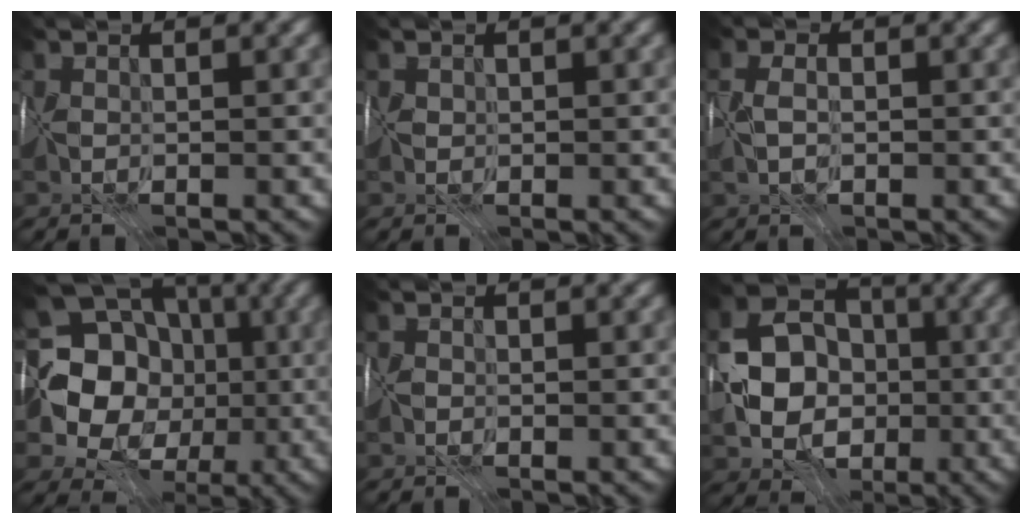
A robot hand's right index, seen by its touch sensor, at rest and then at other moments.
{"total": 0.5, "force": [0.2, 0.5, -0.2], "torque": [0.002, 0.007, -0.002]}
{"total": 2.1, "force": [0.3, 1.6, 1.4], "torque": [-0.024, 0.017, -0.005]}
{"total": 14.9, "force": [0.8, 13.4, 6.4], "torque": [-0.141, 0.023, -0.002]}
{"total": 0.6, "force": [-0.4, 0.0, -0.4], "torque": [0.013, 0.005, -0.013]}
{"total": 6.9, "force": [-1.2, 5.7, 3.7], "torque": [-0.066, -0.001, -0.034]}